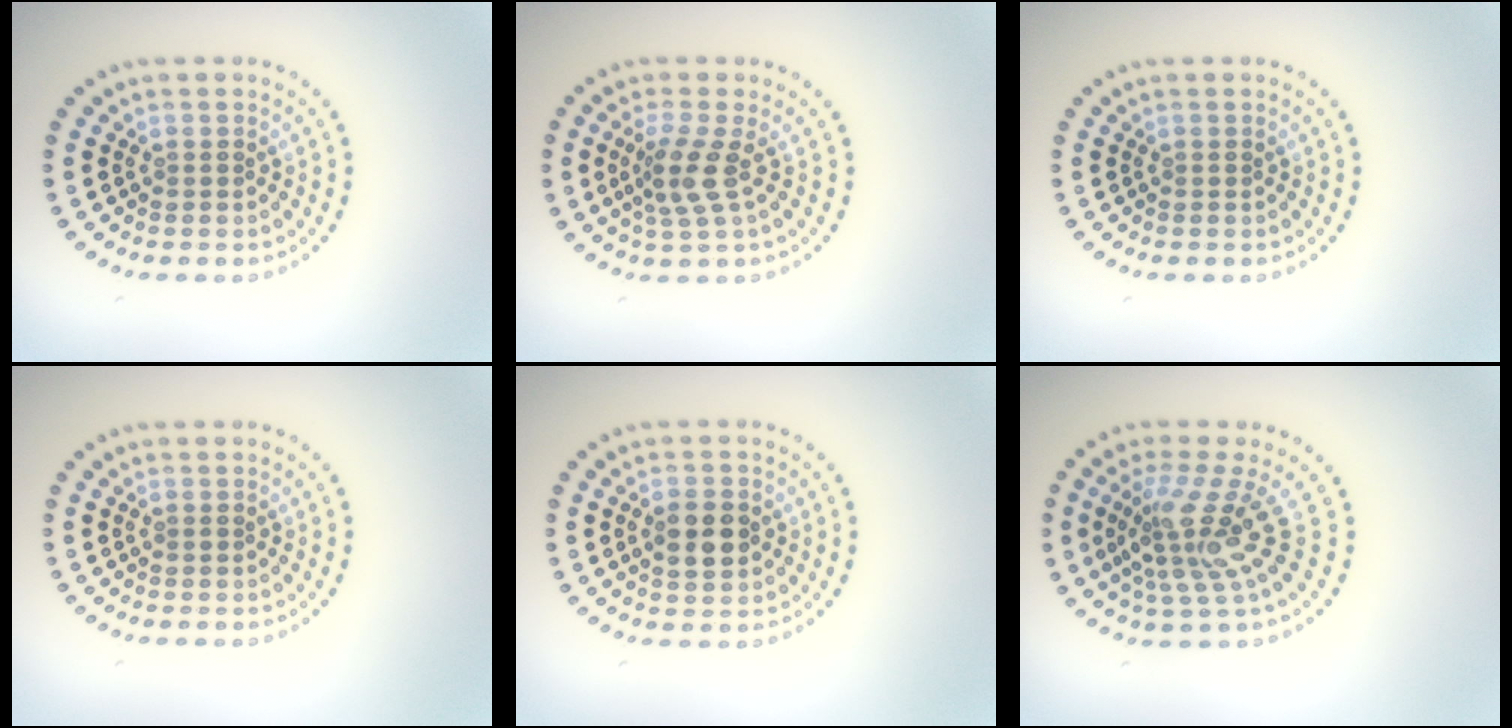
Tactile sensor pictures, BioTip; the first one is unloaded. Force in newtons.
{"total": 2.9, "press": 2.2, "slide": 1.8}
{"total": 0.0}
{"total": 0.0}
{"total": 3.1, "press": 3.1, "slide": 0.0}
{"total": 4.6, "press": 3.0, "slide": 3.5}